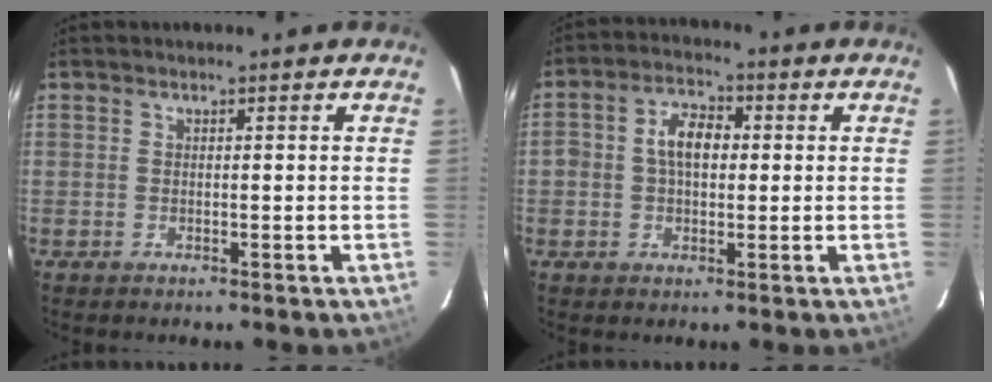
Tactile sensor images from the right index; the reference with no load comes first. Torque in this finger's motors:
{"motor_torque": [0.17, -0.02, 0.17, 0.09]}